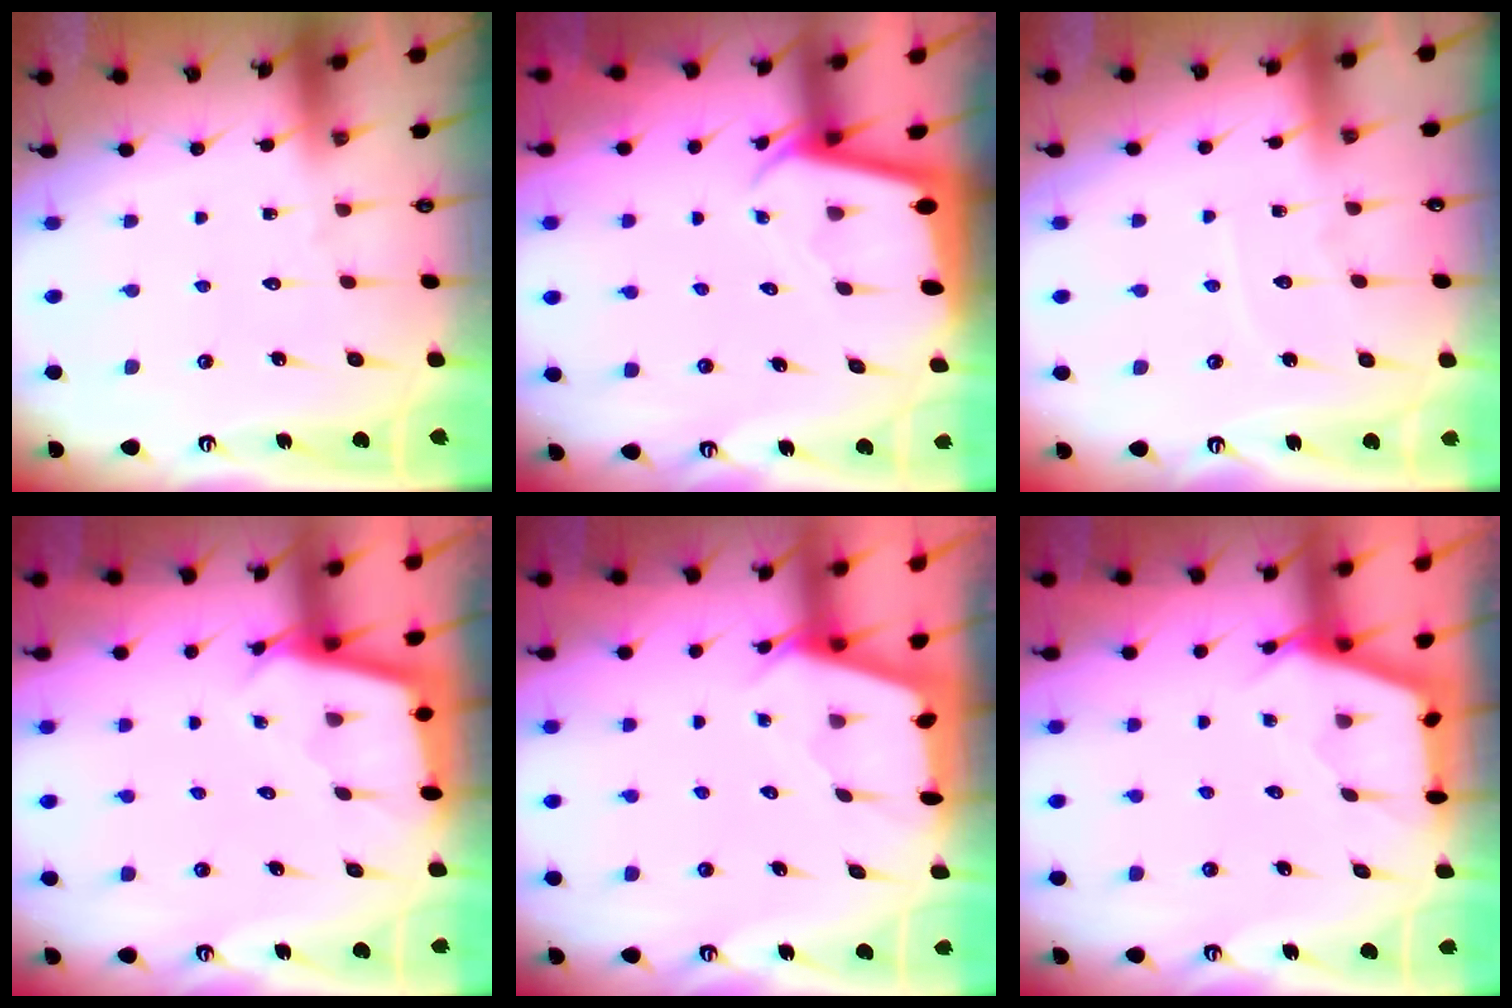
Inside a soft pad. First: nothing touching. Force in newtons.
{"total": 2.1, "press": 2.1, "slide": 0.2}
{"total": 3.9, "press": 3.9, "slide": 0.1}
{"total": 2.2, "press": 2.2, "slide": 0.2}
{"total": 2.4, "press": 2.4, "slide": 0.3}
{"total": 2.8, "press": 2.8, "slide": 0.4}